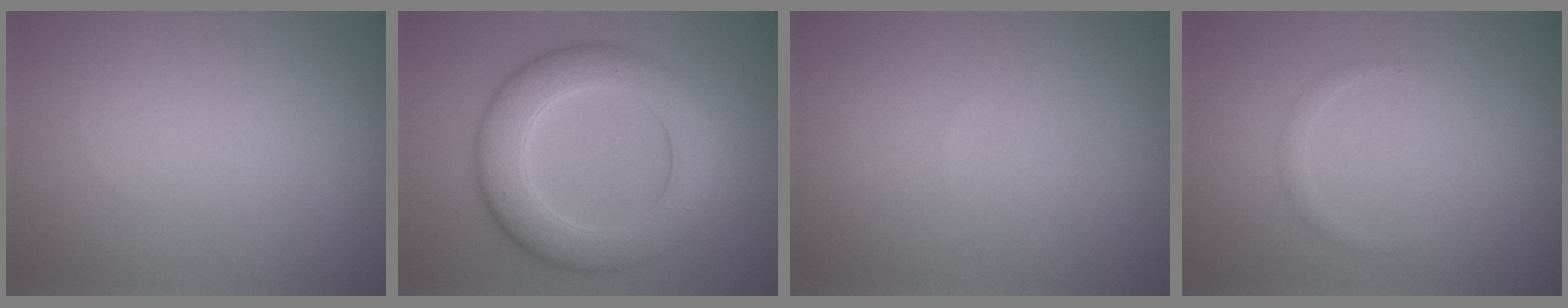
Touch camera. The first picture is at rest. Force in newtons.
{"total": 7.2, "press": 7.2, "slide": 0.5}
{"total": 0.0}
{"total": 0.9, "press": 0.9, "slide": 0.0}